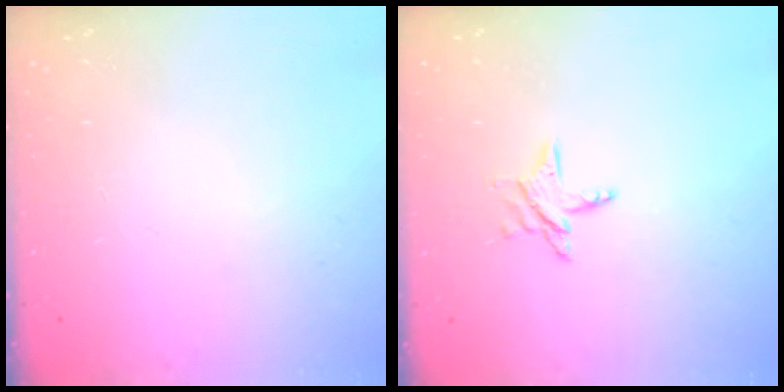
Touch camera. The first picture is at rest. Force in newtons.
{"total": 5.1, "press": 5.1, "slide": 0.3}